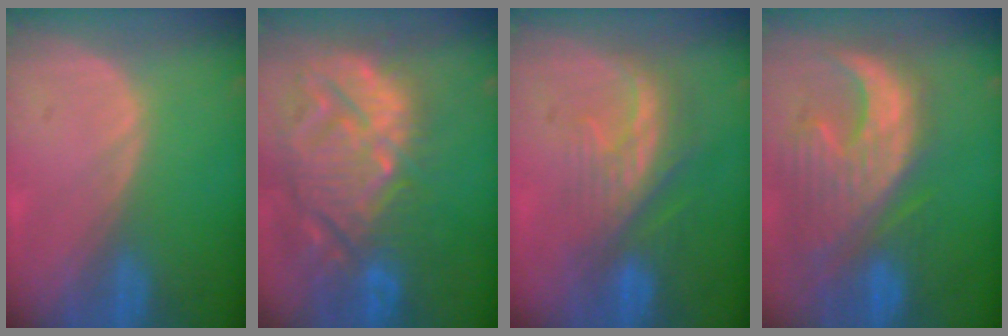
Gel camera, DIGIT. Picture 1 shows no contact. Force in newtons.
{"total": 14.8, "press": 12.7, "slide": 7.6}
{"total": 8.3, "press": 7.5, "slide": 3.6}
{"total": 12.8, "press": 11.2, "slide": 6.2}